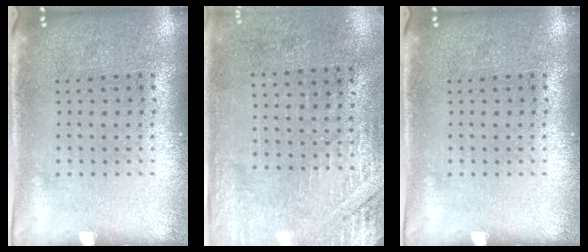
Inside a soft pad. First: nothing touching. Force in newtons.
{"total": 2.7, "press": 2.5, "slide": 1.1}
{"total": 0.0}